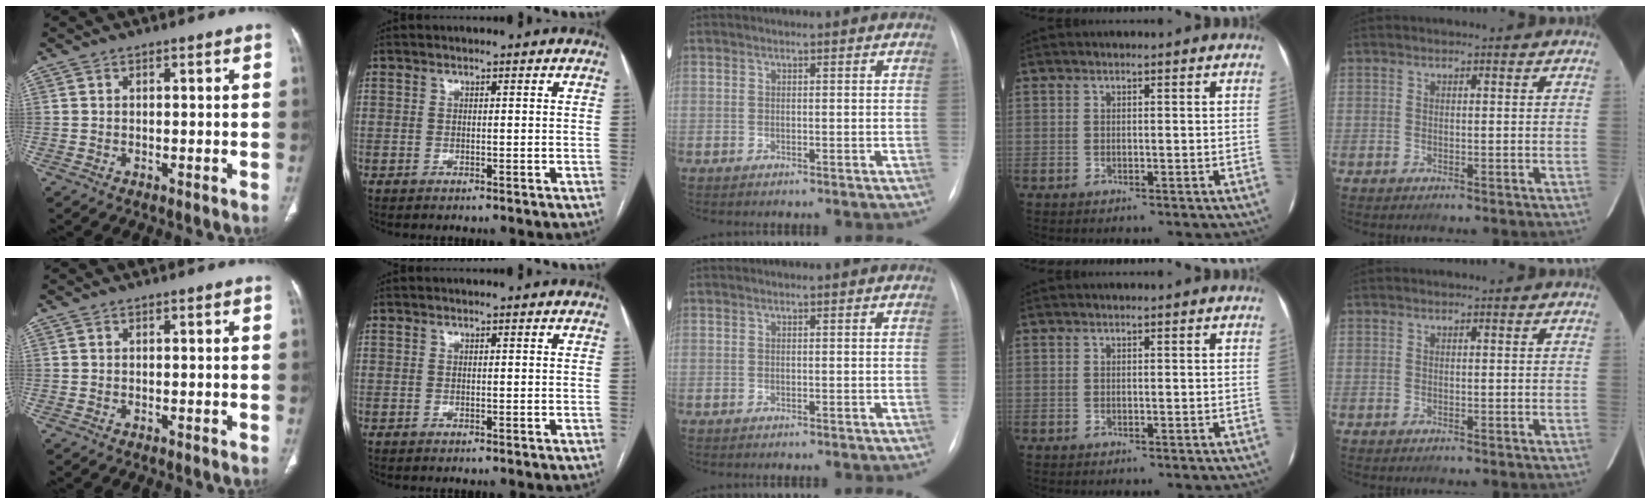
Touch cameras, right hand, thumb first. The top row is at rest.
{}